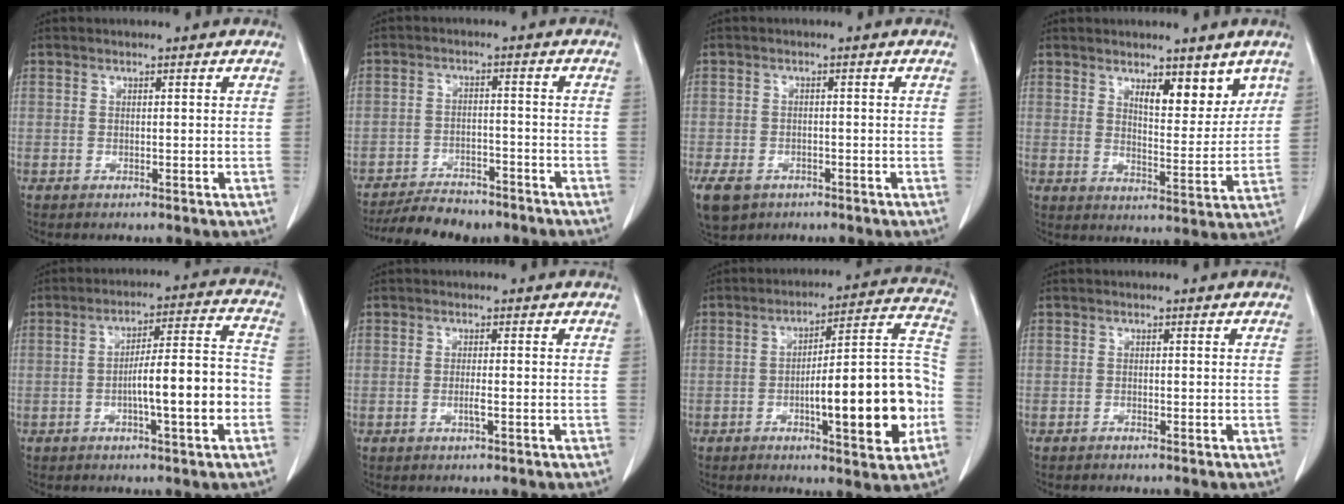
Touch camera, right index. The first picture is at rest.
{"total": 10.2, "force": [-9.0, 3.4, 3.4], "torque": [-0.048, -0.005, -0.135]}
{"total": 7.8, "force": [-4.5, 5.6, 3.1], "torque": [-0.077, -0.007, -0.065]}
{"total": 7.2, "force": [4.5, 2.5, 5.0], "torque": [-0.064, -0.013, 0.070]}
{"total": 10.9, "force": [-2.8, 1.0, 10.5], "torque": [-0.161, 0.019, -0.043]}
{"total": 1.4, "force": [-0.5, -0.1, 1.3], "torque": [-0.027, -0.002, -0.009]}
{"total": 17.3, "force": [-4.6, 2.9, 16.5], "torque": [-0.223, 0.023, -0.061]}
{"total": 0.5, "force": [-0.5, 0.0, 0.2], "torque": [-0.005, 0.000, -0.010]}